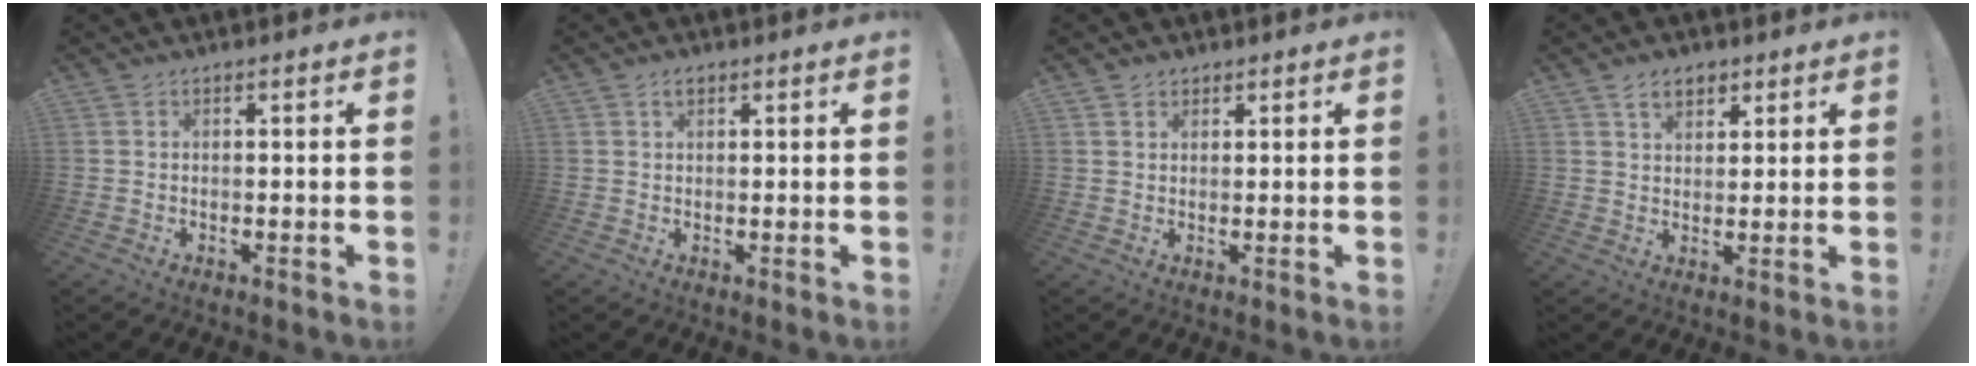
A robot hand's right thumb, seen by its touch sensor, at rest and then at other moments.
{"total": 1.8, "force": [1.1, 1.0, 1.1], "torque": [-0.011, -0.002, 0.017]}
{"total": 1.9, "force": [1.3, 1.2, 0.4], "torque": [0.001, -0.008, 0.023]}
{"total": 5.7, "force": [3.4, 3.5, 2.9], "torque": [-0.044, -0.008, 0.062]}